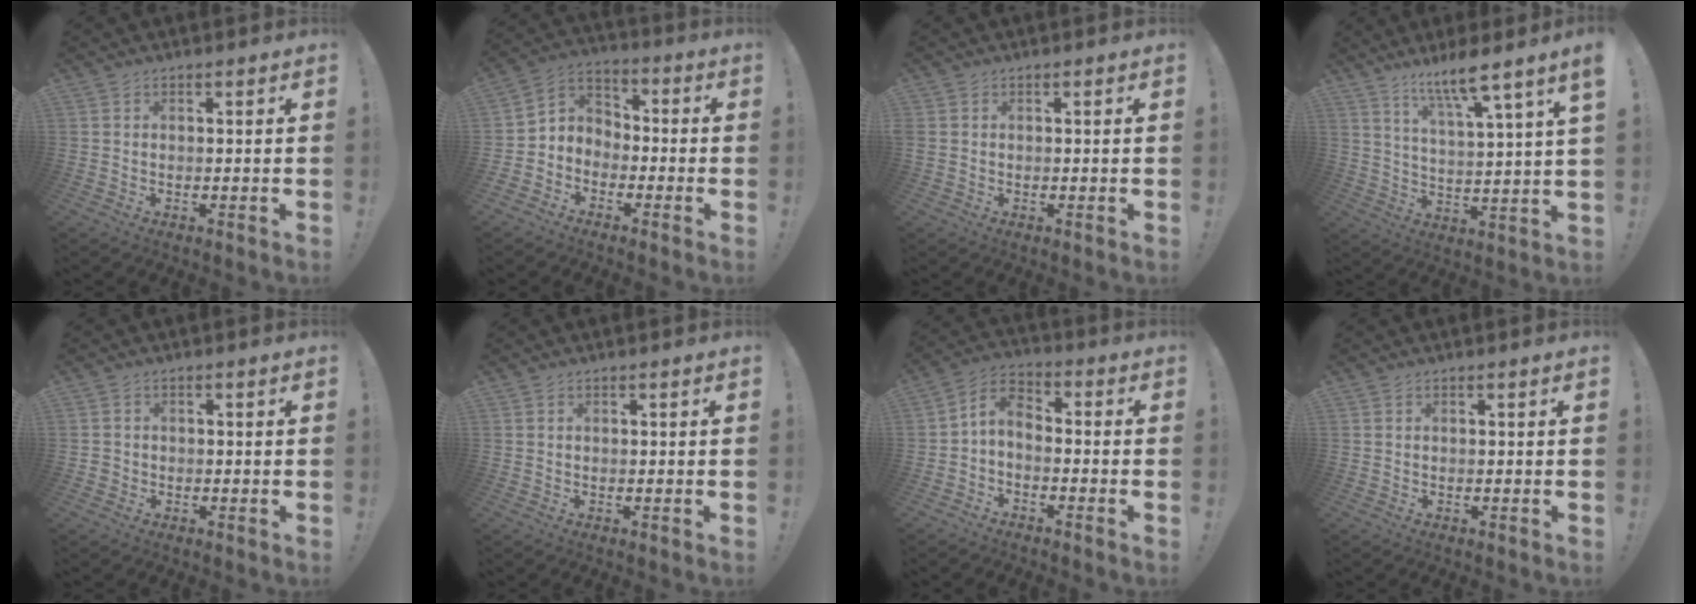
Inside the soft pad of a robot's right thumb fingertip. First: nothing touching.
{"total": 6.1, "force": [-3.9, 4.7, 0.5], "torque": [-0.017, 0.019, -0.070]}
{"total": 0.8, "force": [-0.1, 0.7, 0.3], "torque": [-0.012, 0.007, 0.000]}
{"total": 10.5, "force": [7.5, 0.0, 7.4], "torque": [-0.116, -0.047, 0.116]}
{"total": 1.6, "force": [-0.6, 1.4, 0.4], "torque": [-0.010, 0.007, -0.010]}
{"total": 0.0}
{"total": 5.2, "force": [-2.1, 3.2, 3.6], "torque": [-0.076, 0.009, -0.038]}
{"total": 0.0}